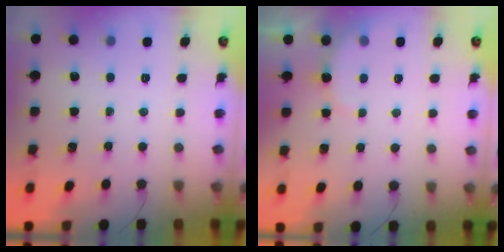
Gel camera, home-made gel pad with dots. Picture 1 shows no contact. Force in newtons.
{"total": 3.4, "press": 3.3, "slide": 0.9}